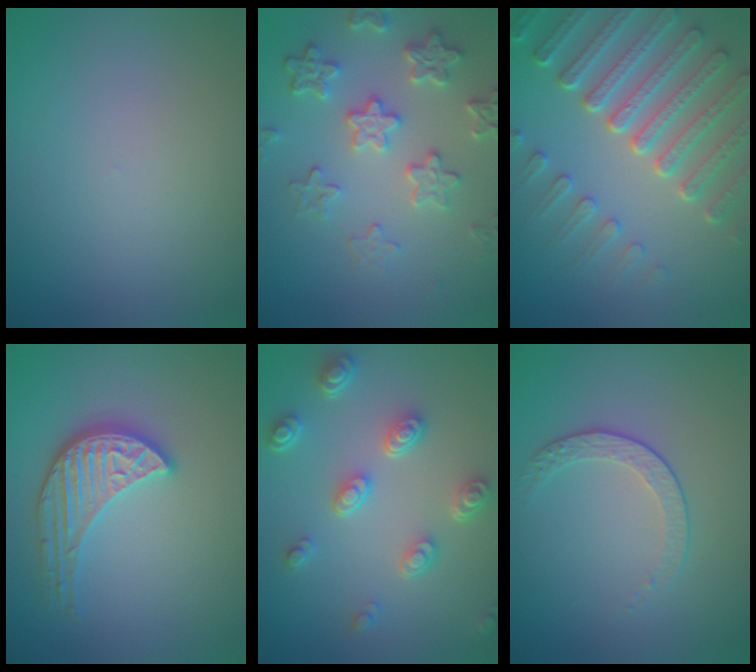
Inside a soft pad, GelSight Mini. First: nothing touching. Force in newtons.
{"total": 4.8, "press": 4.1, "slide": 2.5}
{"total": 7.4, "press": 5.7, "slide": 4.7}
{"total": 3.8, "press": 3.5, "slide": 1.6}
{"total": 4.5, "press": 3.4, "slide": 2.9}
{"total": 1.8, "press": 1.3, "slide": 1.3}